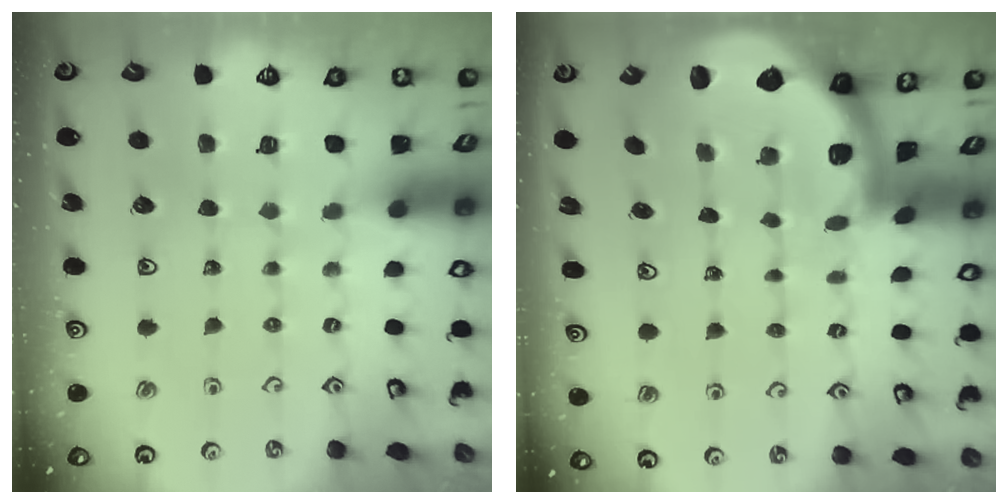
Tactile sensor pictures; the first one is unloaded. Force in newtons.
{"total": 1.9, "press": 1.9, "slide": 0.3}